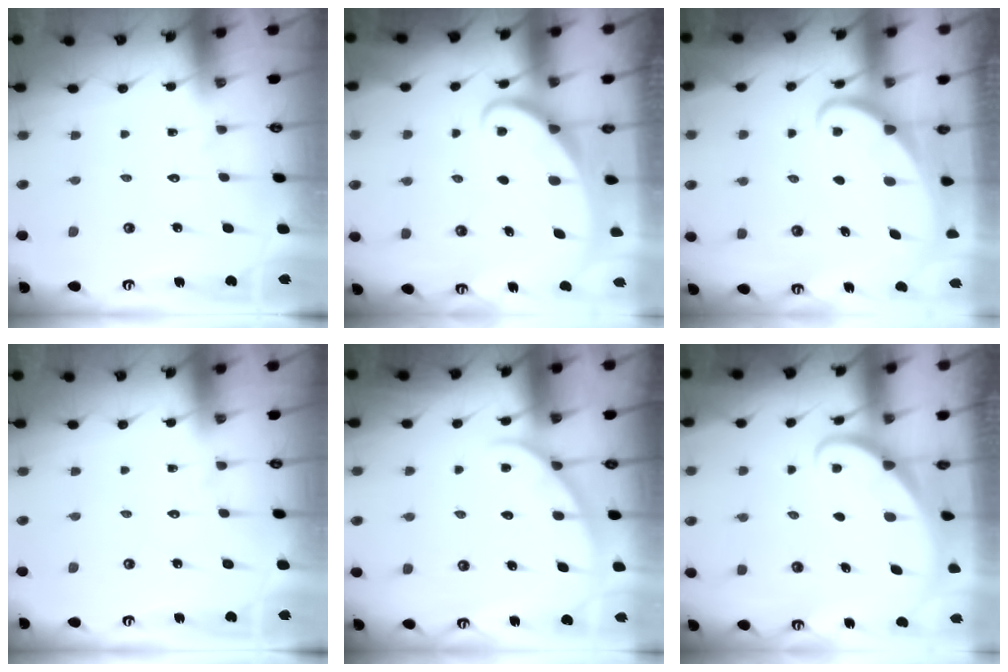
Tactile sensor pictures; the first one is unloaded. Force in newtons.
{"total": 2.0, "press": 2.0, "slide": 0.0}
{"total": 1.9, "press": 1.9, "slide": 0.2}
{"total": 0.0}
{"total": 2.8, "press": 2.8, "slide": 0.3}
{"total": 1.6, "press": 1.6, "slide": 0.0}